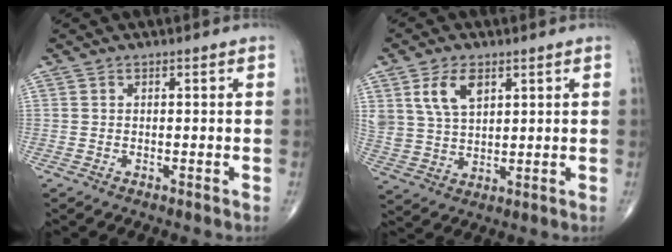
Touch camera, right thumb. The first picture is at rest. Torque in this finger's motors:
{"motor_torque": [0.34, 0.35, 0.91, 0.76, 0.05]}